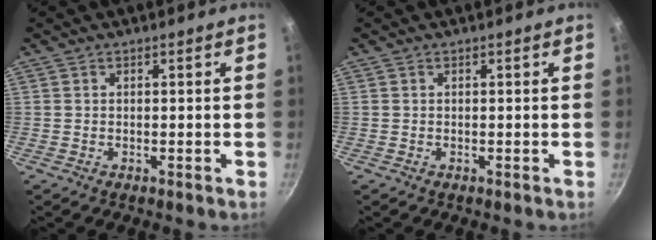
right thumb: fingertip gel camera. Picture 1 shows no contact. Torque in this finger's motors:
{"motor_torque": [-0.28, 0.09, -0.02, 0.11, -0.01]}